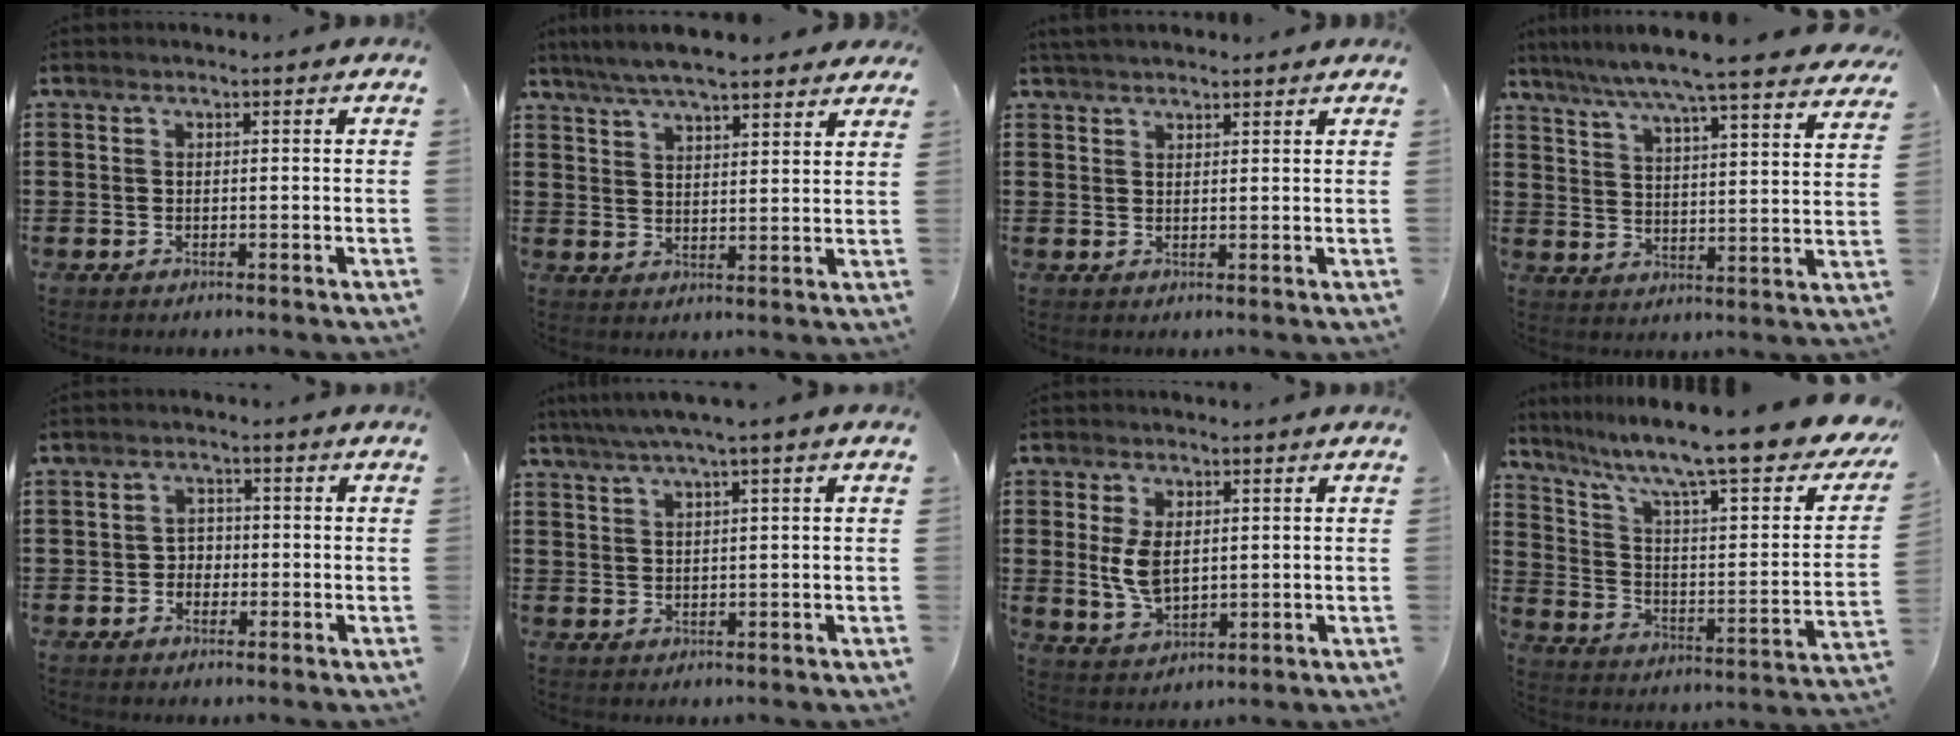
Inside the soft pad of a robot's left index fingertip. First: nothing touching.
{"total": 5.8, "force": [5.3, 0.7, 2.4], "torque": [-0.063, -0.013, 0.096]}
{"total": 2.2, "force": [2.1, 0.5, 0.6], "torque": [-0.017, 0.004, 0.041]}
{"total": 6.6, "force": [5.8, -0.8, 3.0], "torque": [-0.083, -0.044, 0.093]}
{"total": 2.1, "force": [-1.1, 1.7, 0.6], "torque": [-0.018, 0.008, -0.027]}
{"total": 2.7, "force": [1.5, -0.3, 2.2], "torque": [-0.044, 0.002, 0.026]}
{"total": 5.9, "force": [0.9, 3.5, 4.7], "torque": [-0.118, 0.002, 0.010]}
{"total": 11.6, "force": [9.0, 1.2, 7.1], "torque": [-0.148, -0.072, 0.142]}